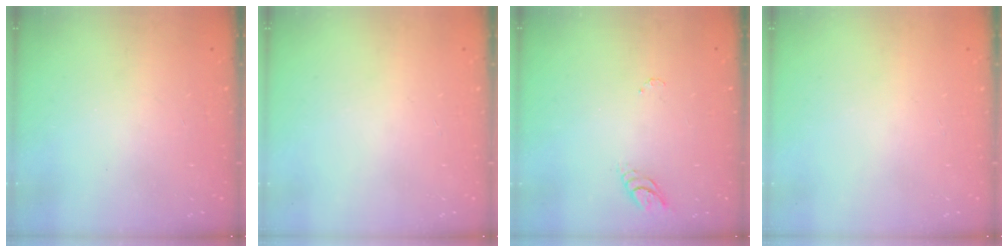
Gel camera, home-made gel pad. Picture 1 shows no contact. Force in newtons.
{"total": 0.0}
{"total": 3.8, "press": 3.8, "slide": 0.4}
{"total": 0.0}